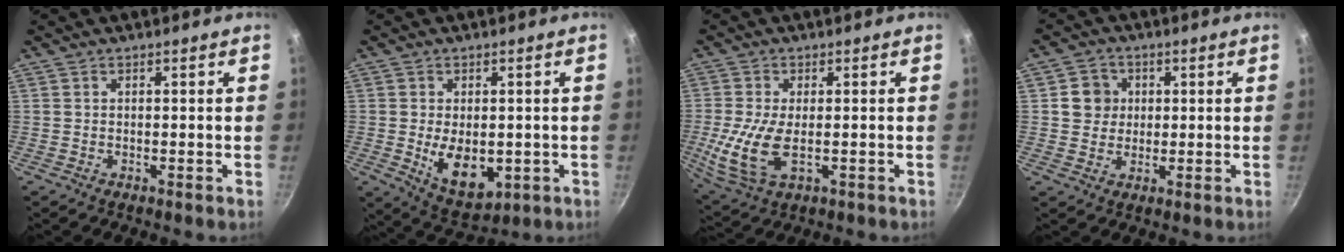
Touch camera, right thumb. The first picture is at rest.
{"total": 9.8, "force": [-1.2, 6.1, 7.5], "torque": [-0.099, -0.014, 0.003]}
{"total": 10.1, "force": [-1.4, 4.9, 8.7], "torque": [-0.187, -0.018, -0.025]}
{"total": 5.4, "force": [1.0, 5.1, 1.6], "torque": [0.009, 0.005, 0.012]}